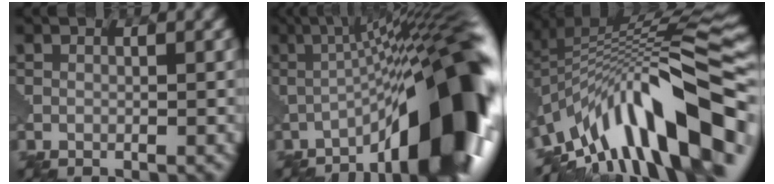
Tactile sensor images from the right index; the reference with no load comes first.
{"total": 14.0, "force": [-5.4, 2.9, 12.6], "torque": [-0.176, 0.010, -0.077]}
{"total": 13.1, "force": [-6.0, 4.5, 10.7], "torque": [-0.184, 0.032, -0.088]}